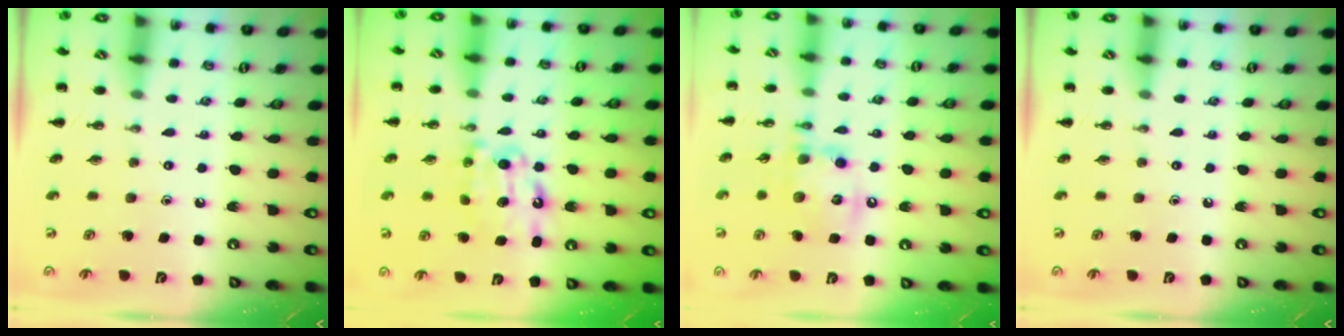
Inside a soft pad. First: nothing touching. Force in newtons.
{"total": 10.0, "press": 10.0, "slide": 0.8}
{"total": 13.5, "press": 13.3, "slide": 2.1}
{"total": 0.0}